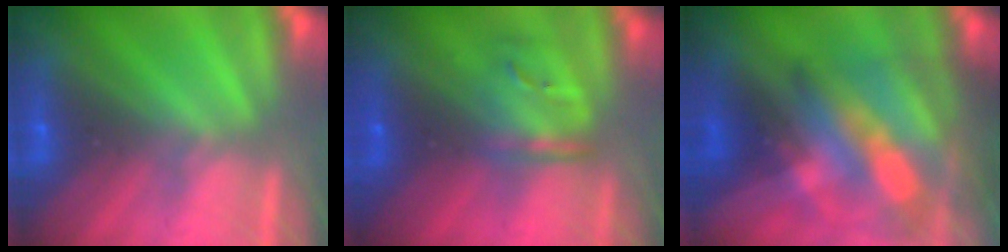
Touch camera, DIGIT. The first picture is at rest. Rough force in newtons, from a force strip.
{"total": 3.6}
{"total": 8.7}